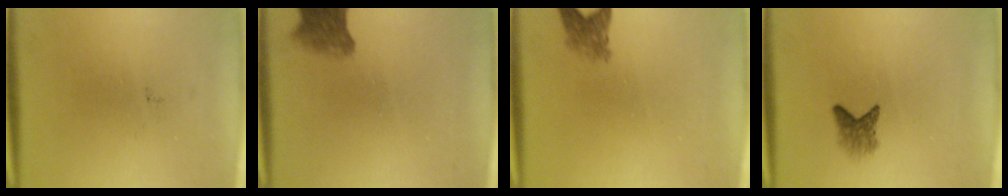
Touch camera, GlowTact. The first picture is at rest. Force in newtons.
{"total": 4.6}
{"total": 2.4}
{"total": 2.3}